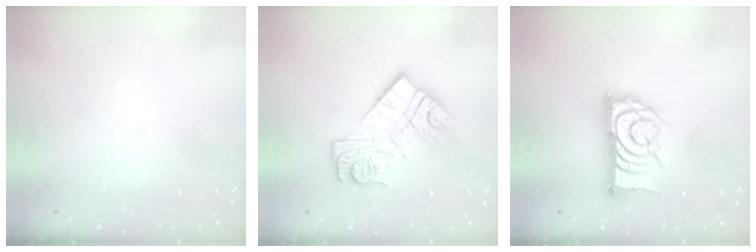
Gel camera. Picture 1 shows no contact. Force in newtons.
{"total": 14.2, "press": 14.1, "slide": 1.0}
{"total": 16.3, "press": 16.3, "slide": 0.4}